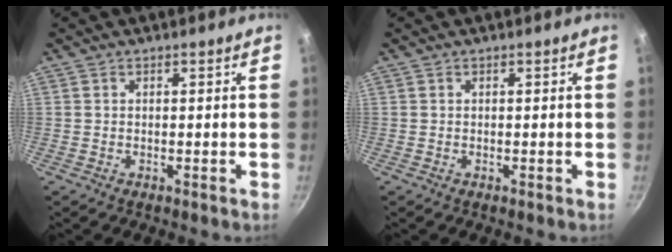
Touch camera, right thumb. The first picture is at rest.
{"total": 0.0}